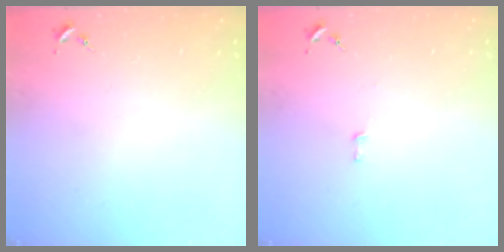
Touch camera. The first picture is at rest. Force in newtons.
{"total": 2.6, "press": 2.6, "slide": 0.2}